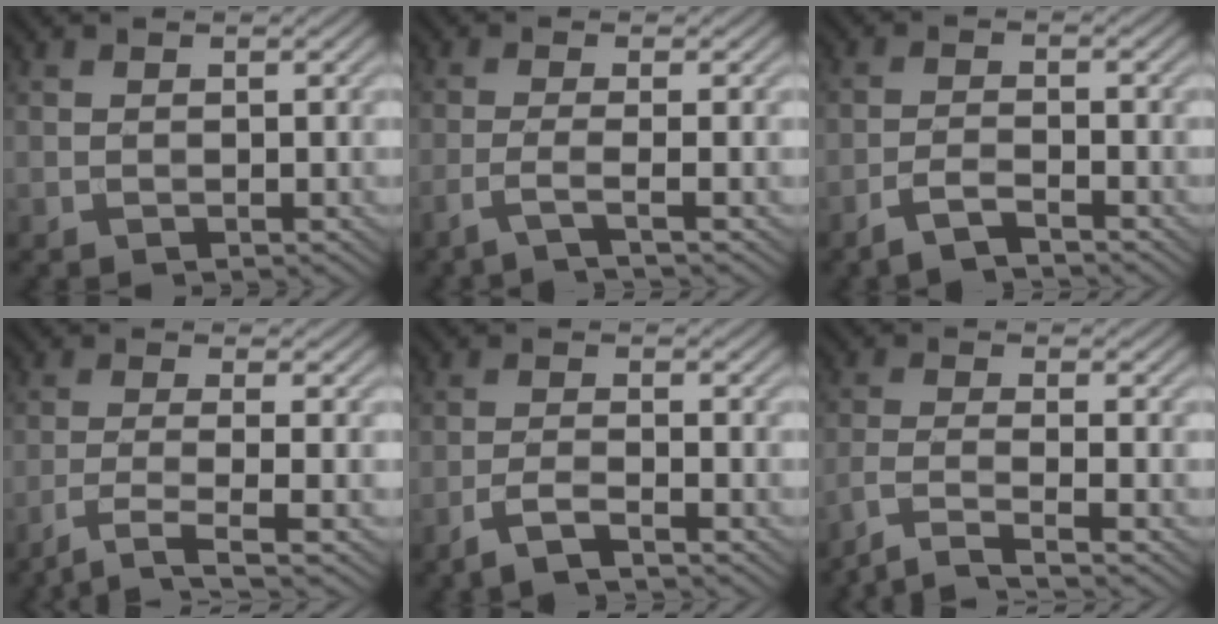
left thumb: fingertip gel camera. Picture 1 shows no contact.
{"total": 2.9, "force": [-1.5, 0.2, 2.5], "torque": [-0.038, 0.005, -0.051]}
{"total": 3.2, "force": [-2.5, 0.5, 2.0], "torque": [-0.036, 0.003, -0.060]}
{"total": 4.5, "force": [-2.6, 0.6, 3.7], "torque": [-0.066, -0.001, -0.063]}
{"total": 3.3, "force": [-2.3, 0.5, 2.3], "torque": [-0.043, 0.004, -0.058]}
{"total": 5.2, "force": [-3.8, 0.9, 3.4], "torque": [-0.050, 0.003, -0.089]}